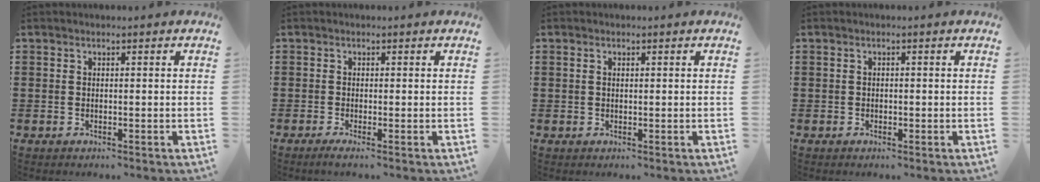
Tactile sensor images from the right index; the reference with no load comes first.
{"total": 0.7, "force": [-0.3, -0.1, 0.7], "torque": [-0.010, -0.004, -0.005]}
{"total": 0.7, "force": [0.3, 0.3, 0.5], "torque": [-0.011, 0.002, 0.005]}
{"total": 0.5, "force": [0.0, 0.5, 0.2], "torque": [-0.005, 0.003, -0.002]}